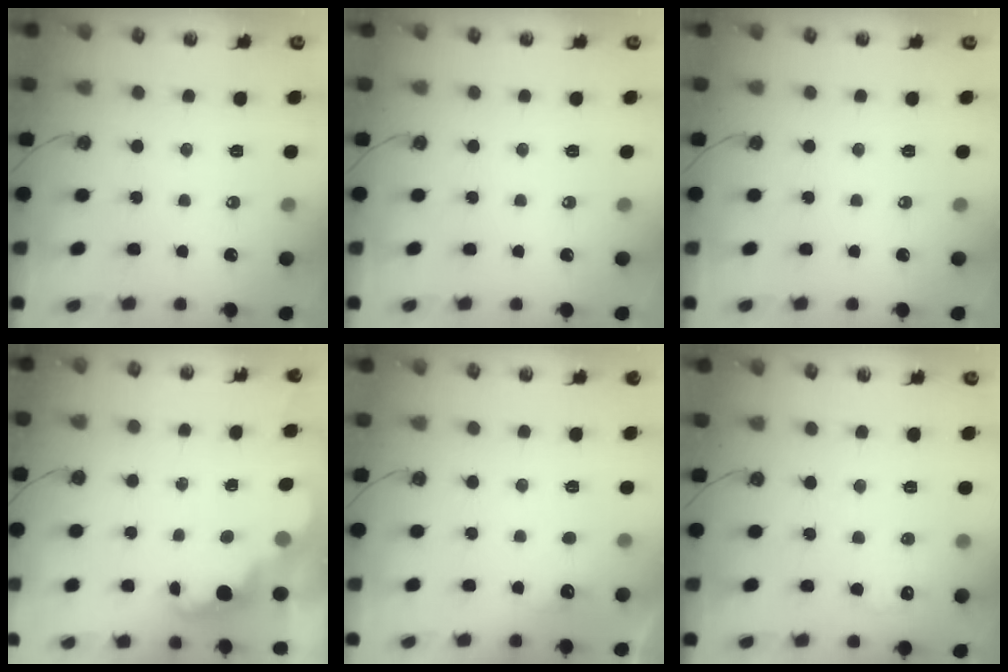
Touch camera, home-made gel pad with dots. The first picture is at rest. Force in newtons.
{"total": 0.0}
{"total": 0.0}
{"total": 2.4, "press": 2.3, "slide": 0.5}
{"total": 2.9, "press": 2.7, "slide": 0.9}
{"total": 6.9, "press": 6.9, "slide": 0.4}